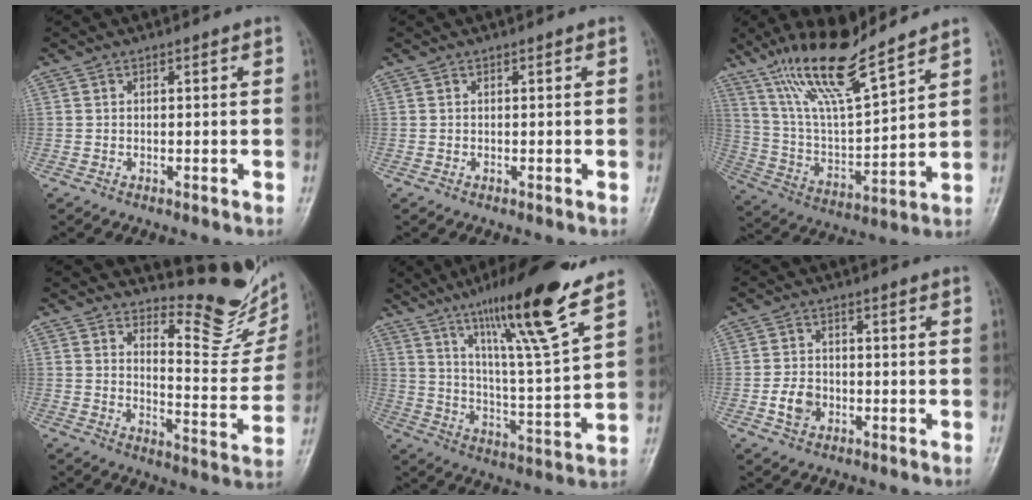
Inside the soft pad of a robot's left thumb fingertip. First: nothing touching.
{"total": 0.0}
{"total": 16.3, "force": [12.5, 2.7, 10.1], "torque": [-0.175, -0.064, 0.245]}
{"total": 14.6, "force": [12.4, 4.5, 6.3], "torque": [-0.047, -0.125, 0.155]}
{"total": 19.4, "force": [12.6, 1.6, 14.7], "torque": [-0.224, -0.062, 0.208]}
{"total": 4.2, "force": [-1.1, 3.3, 2.2], "torque": [-0.033, 0.009, -0.021]}